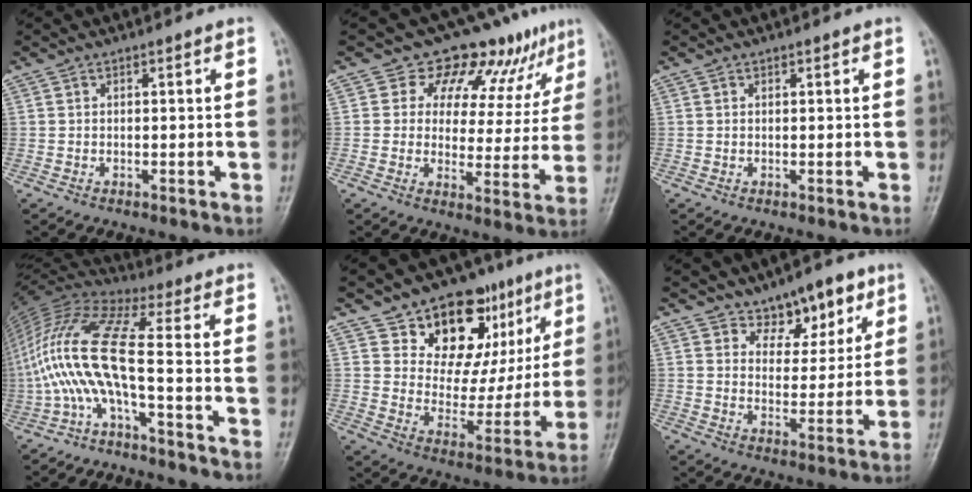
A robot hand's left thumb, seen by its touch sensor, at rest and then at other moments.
{"total": 12.1, "force": [8.6, 7.1, 4.9], "torque": [-0.014, -0.047, 0.104]}
{"total": 0.0}
{"total": 13.6, "force": [-4.5, 1.7, 12.8], "torque": [-0.305, 0.074, -0.096]}
{"total": 19.5, "force": [10.1, 12.3, 11.2], "torque": [-0.091, -0.032, 0.159]}
{"total": 9.1, "force": [5.8, 5.4, 4.4], "torque": [-0.022, -0.033, 0.090]}